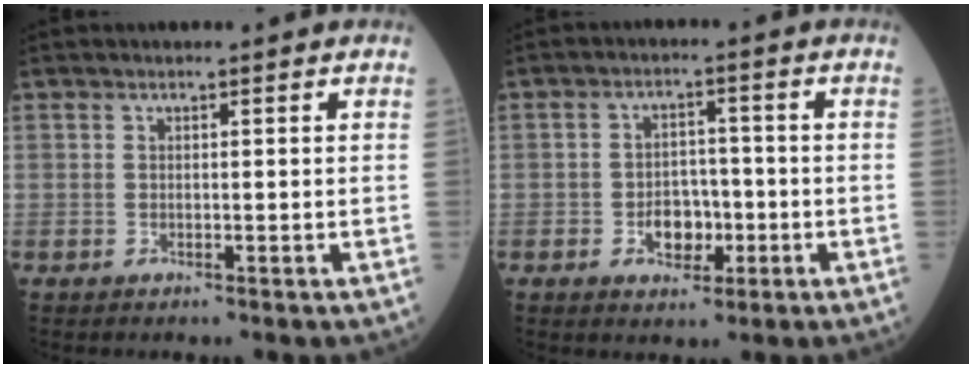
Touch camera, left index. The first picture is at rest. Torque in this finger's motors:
{"motor_torque": [0.07, 0.07, 0.10, 0.01]}